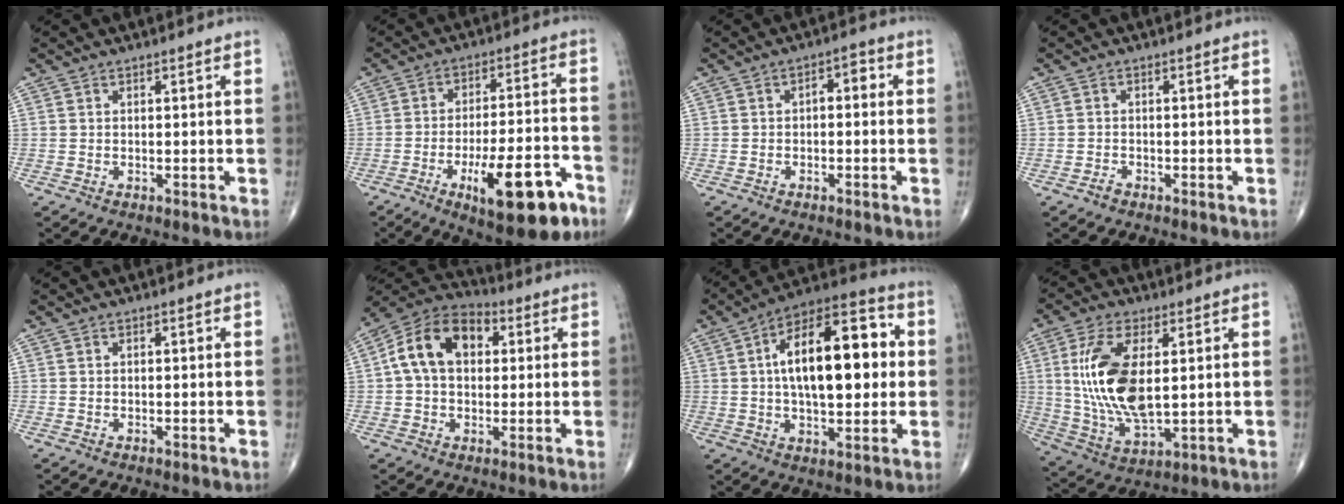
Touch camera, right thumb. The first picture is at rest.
{"total": 16.6, "force": [-8.1, 5.7, 13.3], "torque": [-0.191, 0.043, -0.114]}
{"total": 3.0, "force": [0.0, 1.7, 2.4], "torque": [-0.020, 0.020, -0.007]}
{"total": 1.1, "force": [-0.8, 0.6, 0.3], "torque": [-0.007, 0.003, -0.018]}
{"total": 0.0}
{"total": 13.5, "force": [2.5, 9.1, 9.7], "torque": [-0.157, 0.026, 0.031]}
{"total": 21.1, "force": [2.6, 9.8, 18.5], "torque": [-0.271, 0.023, 0.033]}
{"total": 16.0, "force": [2.5, 7.4, 14.0], "torque": [-0.284, -0.016, 0.057]}